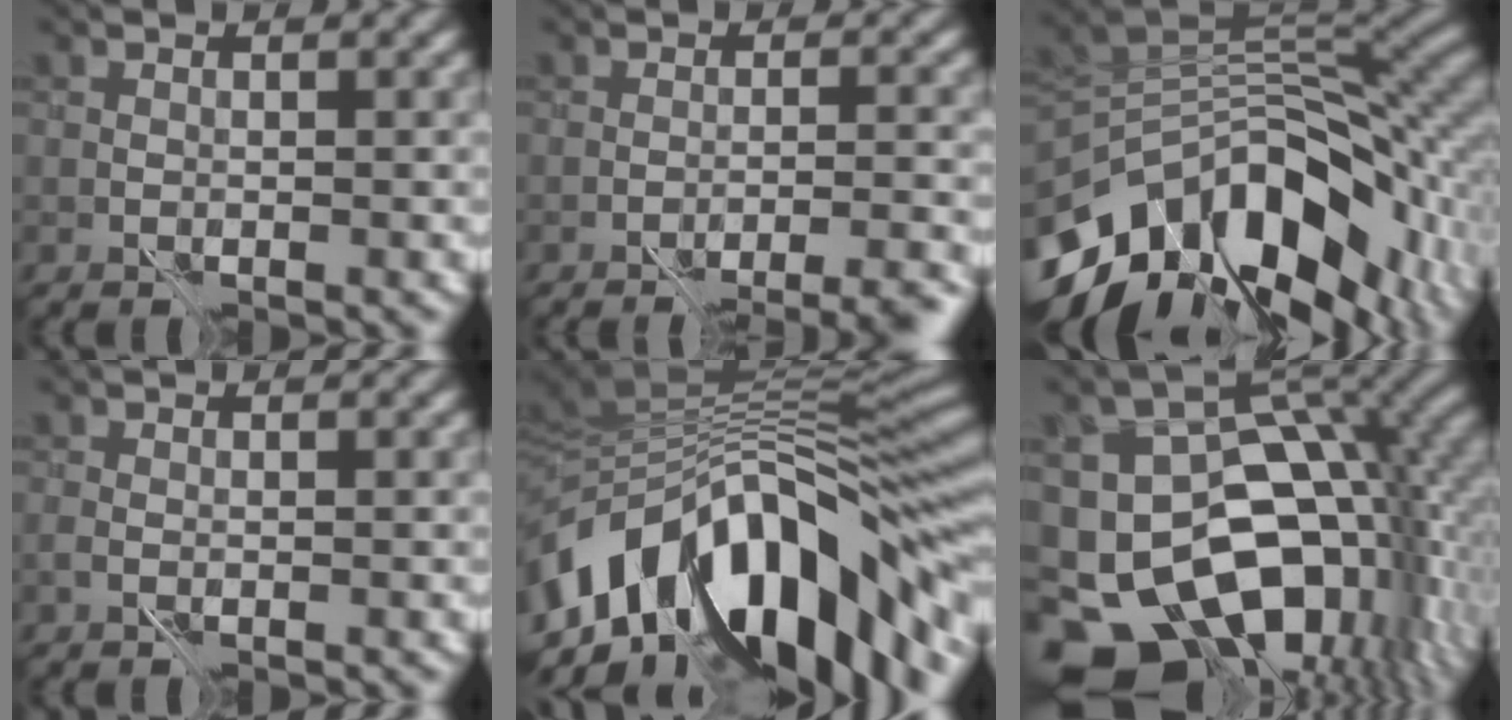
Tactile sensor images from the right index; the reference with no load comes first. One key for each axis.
{"total": 7.1, "fx": -6.5, "fy": 0.9, "fz": 2.6, "tx": -0.028, "ty": 0.006, "tz": -0.070}
{"total": 14.6, "fx": -5.2, "fy": 8.9, "fz": 10.4, "tx": -0.174, "ty": 0.002, "tz": -0.084}
{"total": 1.1, "fx": -0.7, "fy": 0.6, "fz": 0.6, "tx": -0.016, "ty": -0.006, "tz": -0.014}
{"total": 14.5, "fx": -5.9, "fy": 7.3, "fz": 11.0, "tx": -0.176, "ty": 0.019, "tz": -0.101}
{"total": 17.7, "fx": -6.0, "fy": 11.2, "fz": 12.3, "tx": -0.200, "ty": -0.034, "tz": -0.073}